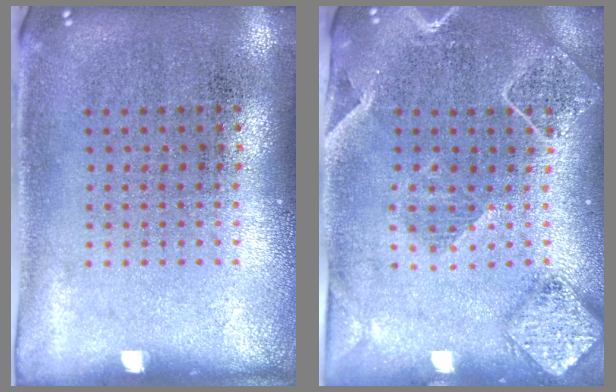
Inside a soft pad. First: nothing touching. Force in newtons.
{"total": 2.1, "press": 1.9, "slide": 0.7}